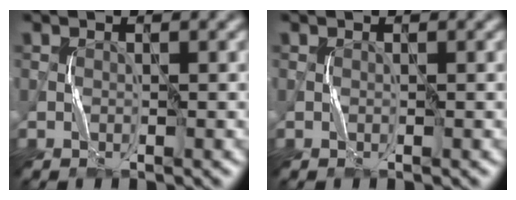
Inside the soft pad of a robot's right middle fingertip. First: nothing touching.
{"total": 0.0}